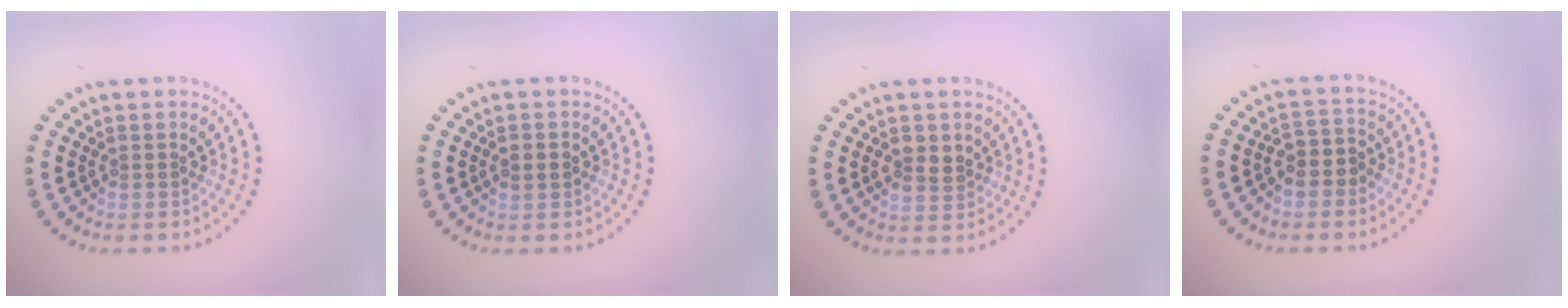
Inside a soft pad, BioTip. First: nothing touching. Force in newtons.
{"total": 1.9, "press": 1.9, "slide": 0.1}
{"total": 2.1, "press": 2.1, "slide": 0.5}
{"total": 2.6, "press": 2.3, "slide": 1.1}